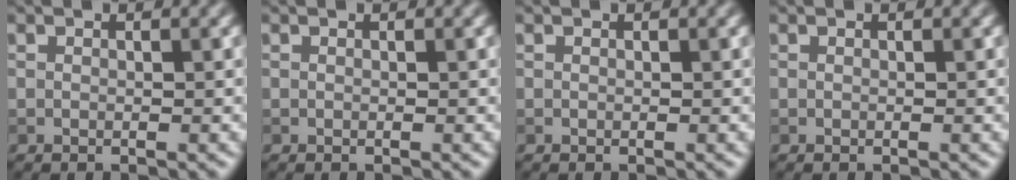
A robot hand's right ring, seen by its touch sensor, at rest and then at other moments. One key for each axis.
{"total": 0.0}
{"total": 0.0}
{"total": 0.0}